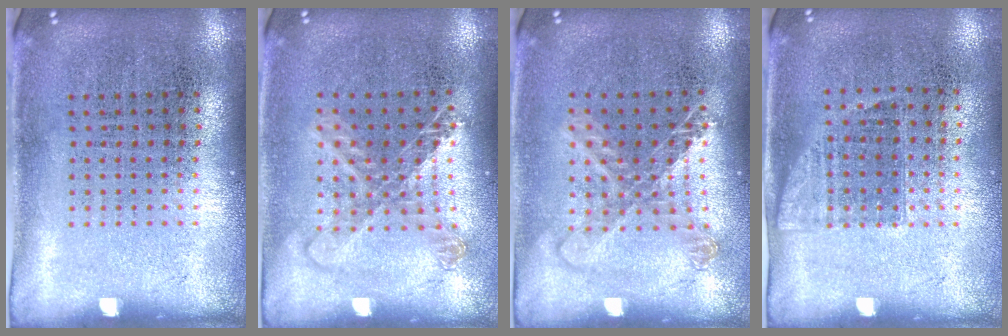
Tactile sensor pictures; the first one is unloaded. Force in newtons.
{"total": 1.3, "press": 1.2, "slide": 0.6}
{"total": 1.3, "press": 1.2, "slide": 0.6}
{"total": 1.0, "press": 0.8, "slide": 0.5}